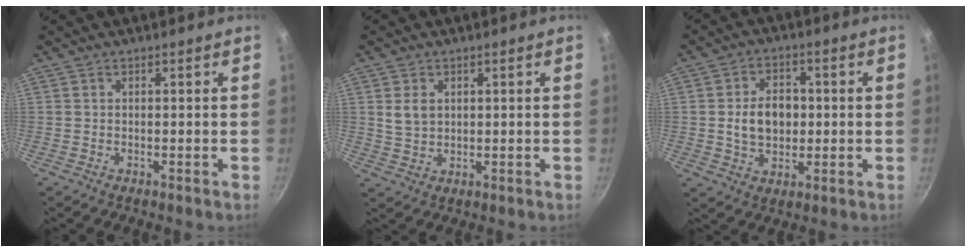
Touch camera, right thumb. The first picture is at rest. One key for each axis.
{"total": 4.3, "fx": 1.2, "fy": 3.1, "fz": 2.6, "tx": -0.041, "ty": -0.003, "tz": 0.028}
{"total": 9.0, "fx": 0.1, "fy": 6.6, "fz": 6.1, "tx": -0.078, "ty": 0.006, "tz": 0.002}